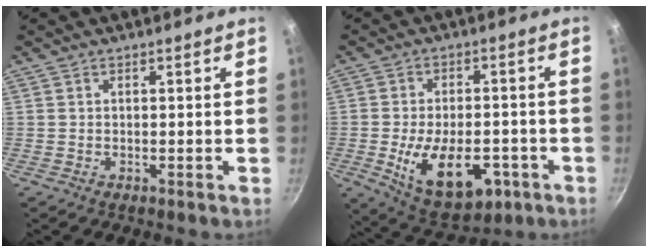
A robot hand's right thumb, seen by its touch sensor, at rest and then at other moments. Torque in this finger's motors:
{"motor_torque": [0.04, 0.44, 0.99, -0.14, 0.13]}